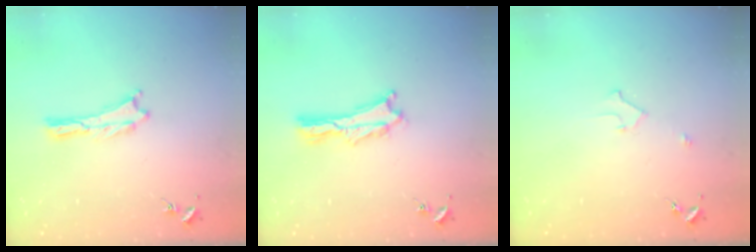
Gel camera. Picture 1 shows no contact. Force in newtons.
{"total": 2.1, "press": 2.1, "slide": 0.3}
{"total": 2.2, "press": 2.2, "slide": 0.2}